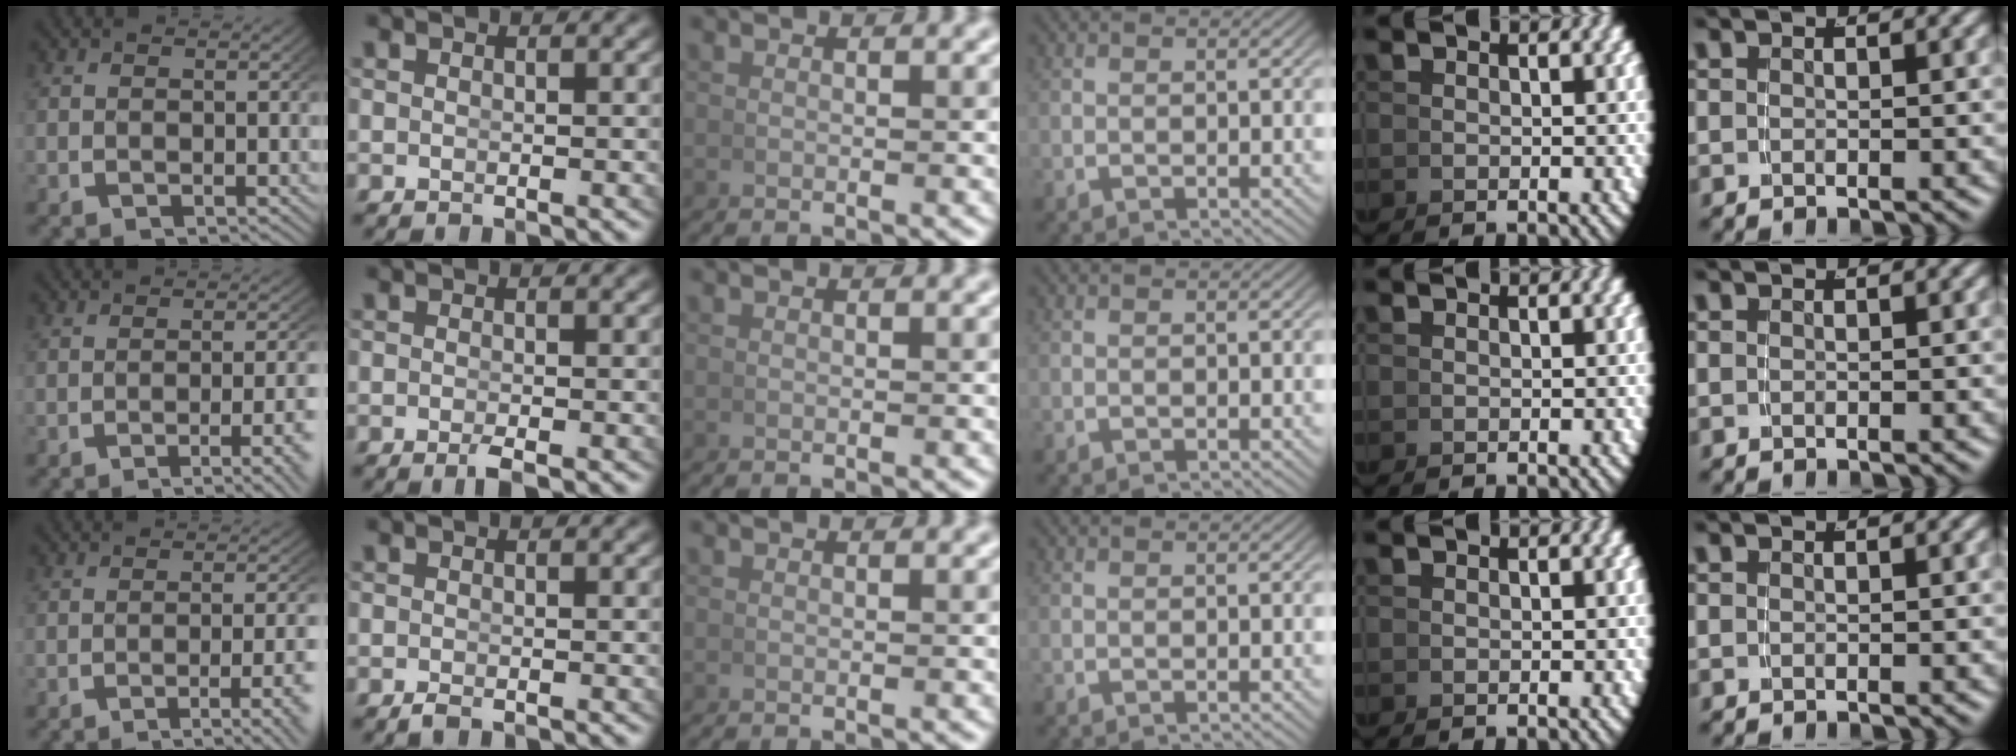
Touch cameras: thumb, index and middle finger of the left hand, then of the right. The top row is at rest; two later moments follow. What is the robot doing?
{"motion": "lift_and_place", "object": "cup"}